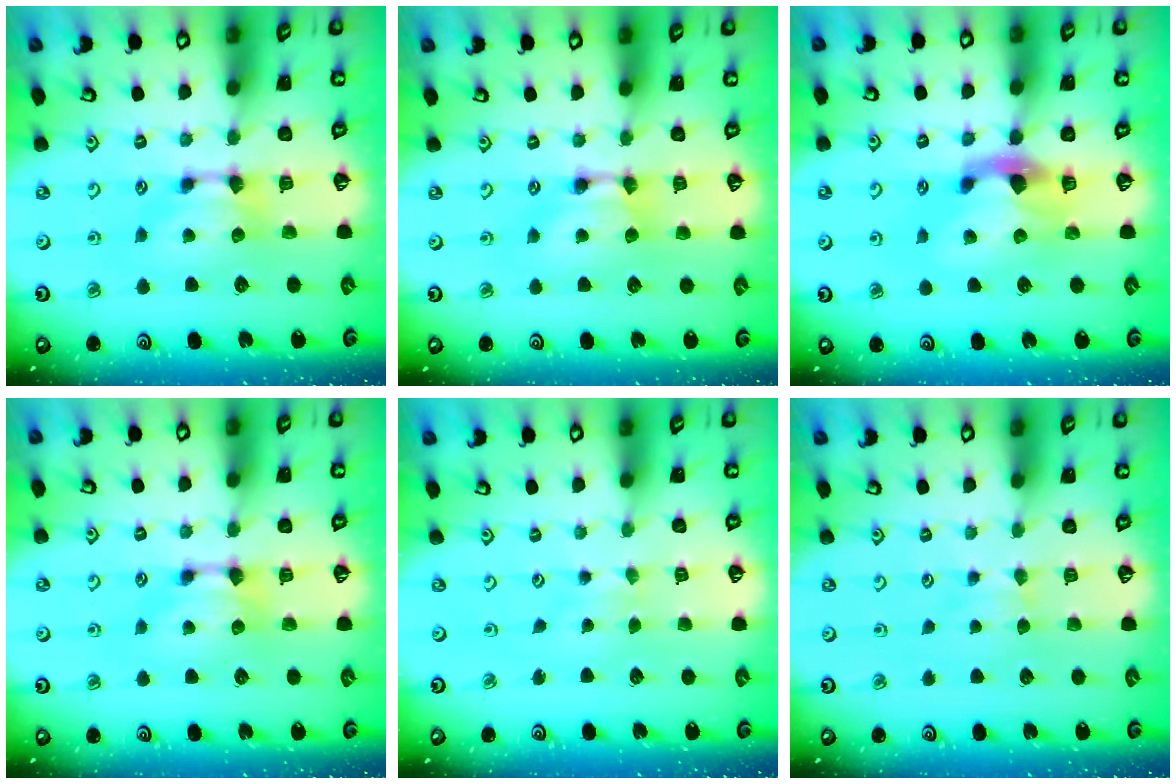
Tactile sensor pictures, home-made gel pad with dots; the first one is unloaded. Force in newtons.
{"total": 1.2, "press": 1.2, "slide": 0.2}
{"total": 2.8, "press": 2.5, "slide": 1.3}
{"total": 0.0}
{"total": 2.0, "press": 2.0, "slide": 0.1}
{"total": 2.3, "press": 2.2, "slide": 0.5}